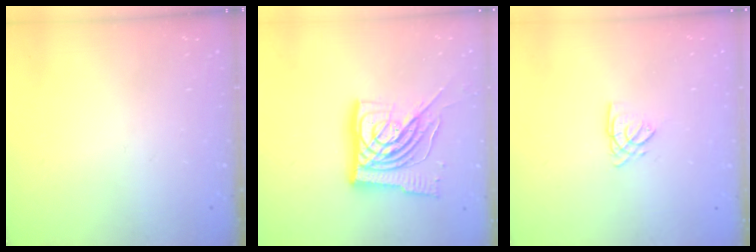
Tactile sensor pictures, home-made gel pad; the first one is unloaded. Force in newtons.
{"total": 18.2, "press": 18.1, "slide": 1.9}
{"total": 2.7, "press": 2.7, "slide": 0.3}